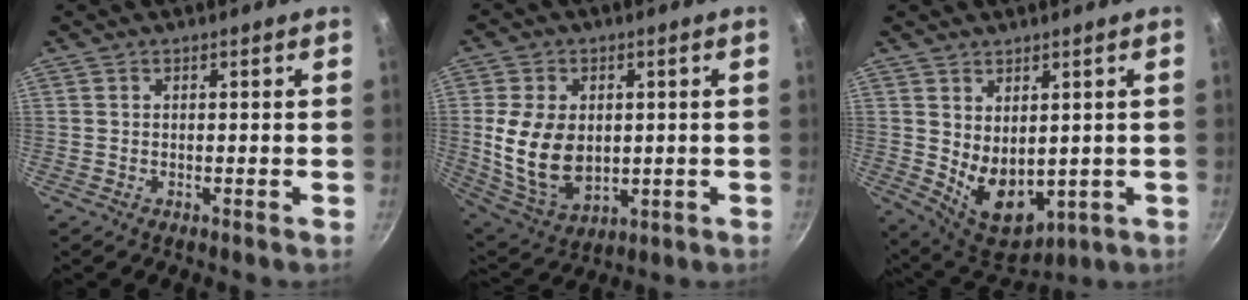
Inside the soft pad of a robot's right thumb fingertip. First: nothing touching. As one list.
[{"total": 14.5, "force": [0.3, 10.1, 10.4], "torque": [-0.184, -0.019, 0.024]}, {"total": 10.5, "force": [0.8, 7.0, 7.8], "torque": [-0.098, -0.031, 0.043]}]